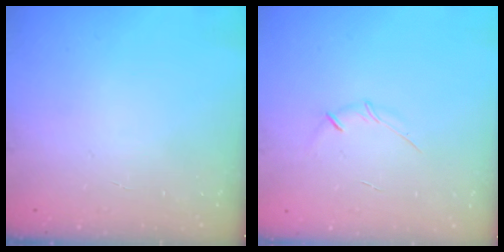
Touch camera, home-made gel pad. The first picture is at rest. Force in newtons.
{"total": 3.5, "press": 3.4, "slide": 0.8}